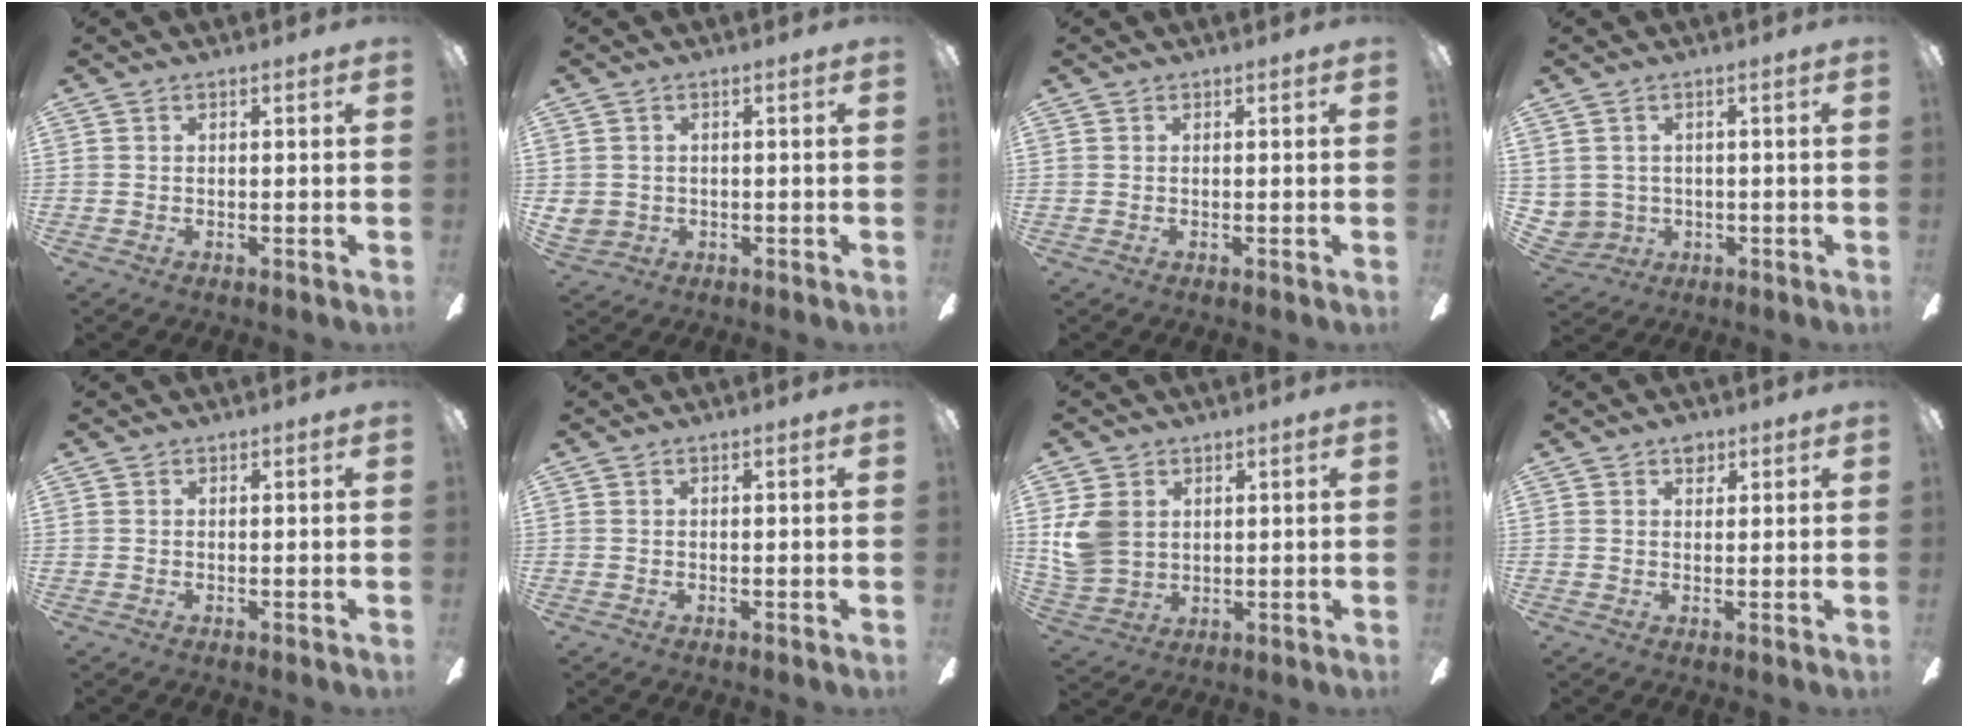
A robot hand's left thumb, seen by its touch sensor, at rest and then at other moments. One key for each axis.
{"total": 2.6, "fx": 0.3, "fy": 2.6, "fz": 0.5, "tx": -0.013, "ty": 0.004, "tz": 0.007}
{"total": 0.0}
{"total": 3.6, "fx": 1.1, "fy": 3.4, "fz": -0.1, "tx": -0.022, "ty": -0.004, "tz": 0.021}
{"total": 0.0}
{"total": 0.0}
{"total": 6.0, "fx": 1.5, "fy": 4.8, "fz": 3.2, "tx": -0.073, "ty": 0.005, "tz": 0.029}
{"total": 2.9, "fx": 1.8, "fy": 1.8, "fz": 1.2, "tx": -0.003, "ty": -0.006, "tz": 0.029}